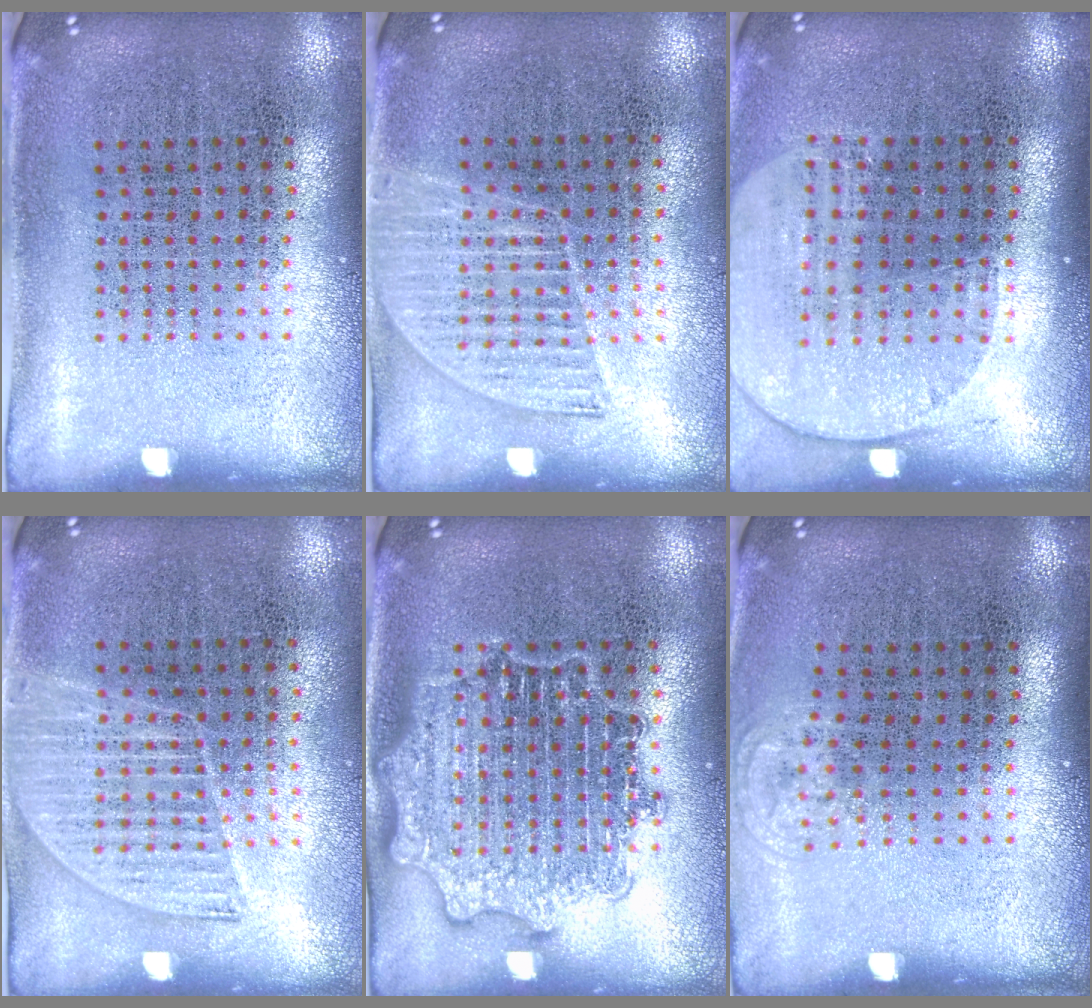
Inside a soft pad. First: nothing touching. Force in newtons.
{"total": 1.4, "press": 1.2, "slide": 0.6}
{"total": 1.7, "press": 1.5, "slide": 0.7}
{"total": 1.4, "press": 1.2, "slide": 0.6}
{"total": 3.0, "press": 3.0, "slide": 0.5}
{"total": 0.6, "press": 0.4, "slide": 0.3}